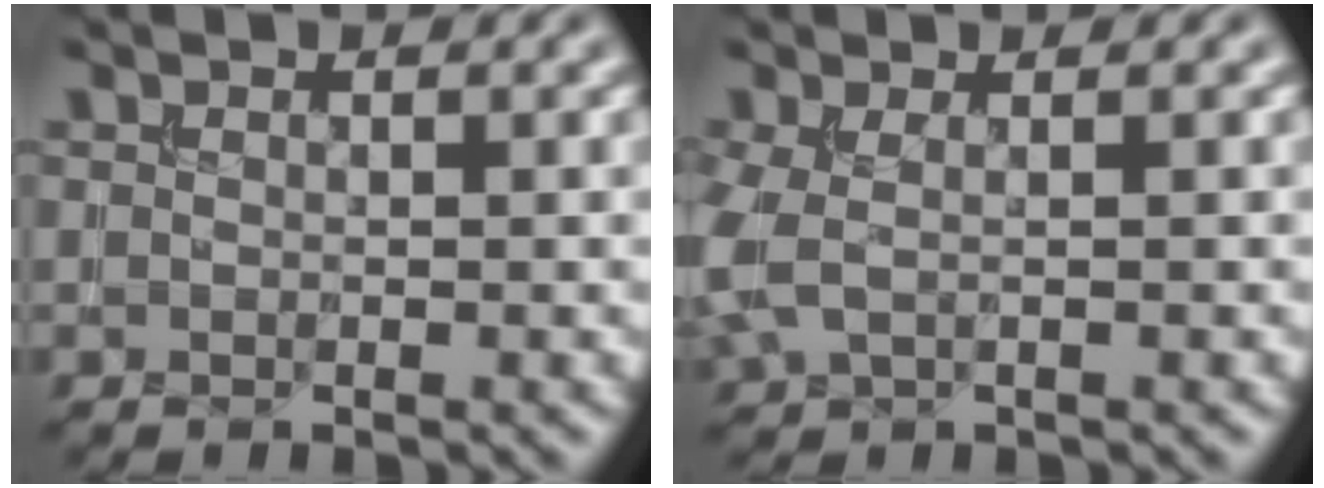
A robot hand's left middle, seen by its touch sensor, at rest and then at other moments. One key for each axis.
{"total": 2.5, "fx": 0.0, "fy": 1.3, "fz": 2.2, "tx": -0.066, "ty": -0.001, "tz": -0.002}